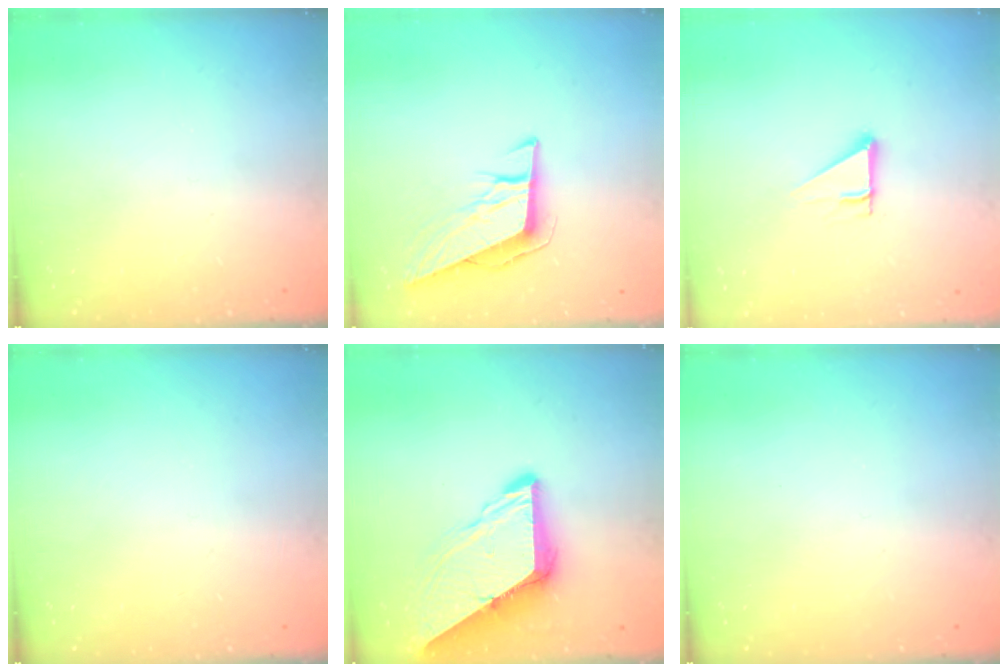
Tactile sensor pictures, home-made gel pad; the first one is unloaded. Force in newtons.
{"total": 10.2, "press": 9.6, "slide": 3.5}
{"total": 2.7, "press": 2.7, "slide": 0.1}
{"total": 0.0}
{"total": 10.2, "press": 10.1, "slide": 1.2}
{"total": 0.0}